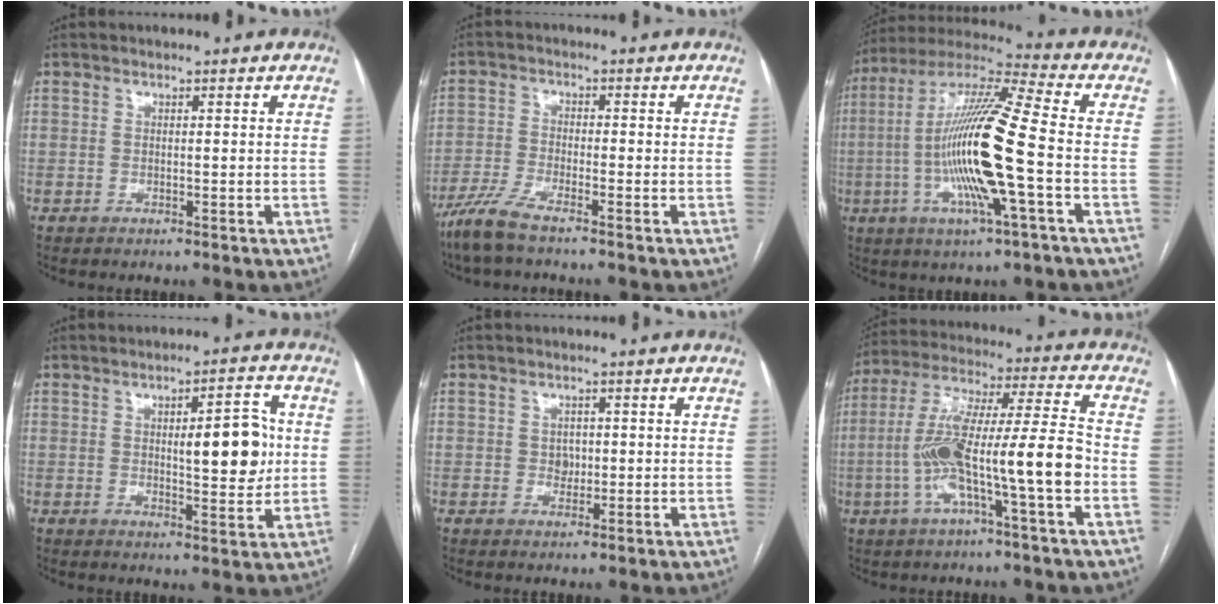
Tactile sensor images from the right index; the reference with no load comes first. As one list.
[{"total": 5.3, "force": [-4.2, 0.2, 3.2], "torque": [-0.076, -0.015, -0.091]}, {"total": 18.4, "force": [-3.3, 0.6, 18.1], "torque": [-0.361, -0.004, -0.069]}, {"total": 8.8, "force": [0.9, 2.5, 8.4], "torque": [-0.112, 0.005, 0.016]}, {"total": 1.9, "force": [0.1, 1.6, 1.1], "torque": [-0.014, 0.001, 0.003]}, {"total": 15.4, "force": [-4.1, 0.7, 14.8], "torque": [-0.283, 0.017, -0.075]}]